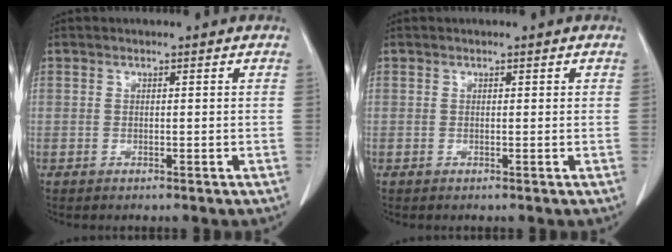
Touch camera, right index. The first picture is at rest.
{"total": 0.0}